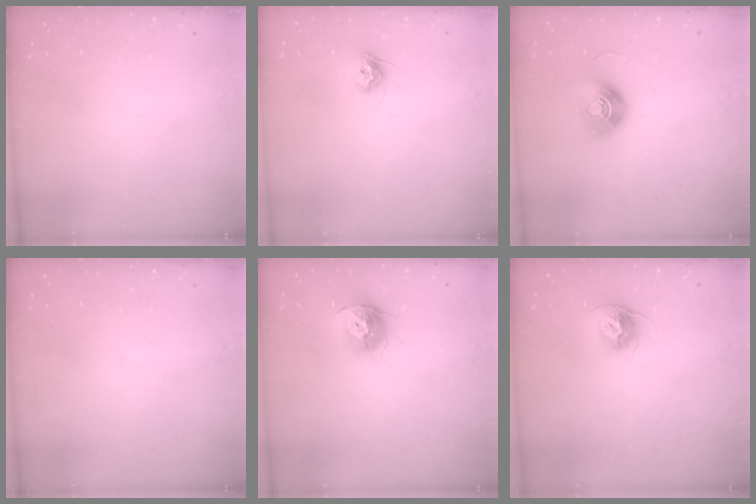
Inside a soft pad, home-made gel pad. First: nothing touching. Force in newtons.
{"total": 8.1, "press": 8.1, "slide": 0.2}
{"total": 10.0, "press": 10.0, "slide": 0.4}
{"total": 0.0}
{"total": 11.1, "press": 11.0, "slide": 0.9}
{"total": 10.3, "press": 10.3, "slide": 0.8}